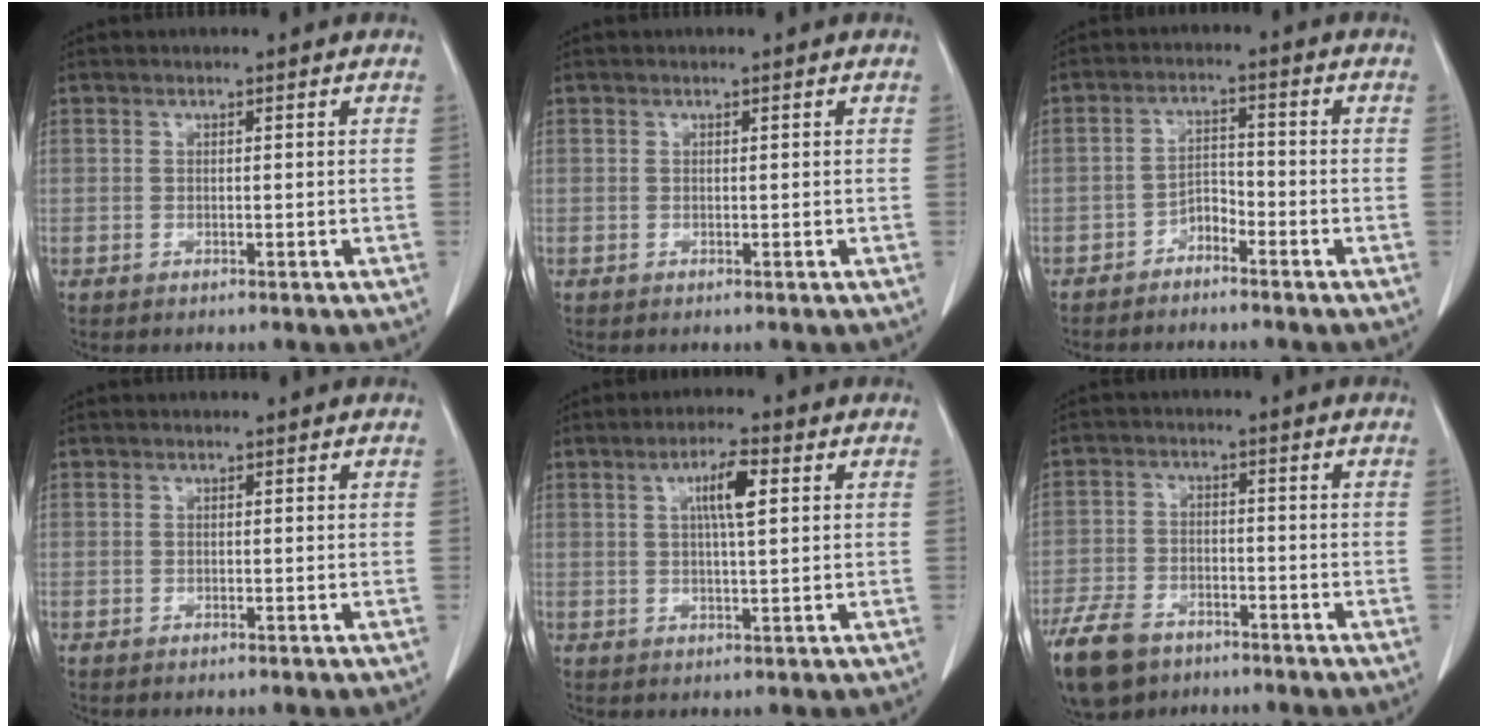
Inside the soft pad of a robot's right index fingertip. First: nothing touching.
{"total": 0.0}
{"total": 3.1, "force": [-2.5, 1.2, 1.4], "torque": [-0.020, 0.006, -0.046]}
{"total": 0.0}
{"total": 5.3, "force": [1.6, 0.7, 5.0], "torque": [-0.088, 0.004, 0.028]}
{"total": 10.2, "force": [-7.0, 5.7, 4.7], "torque": [-0.104, -0.006, -0.123]}